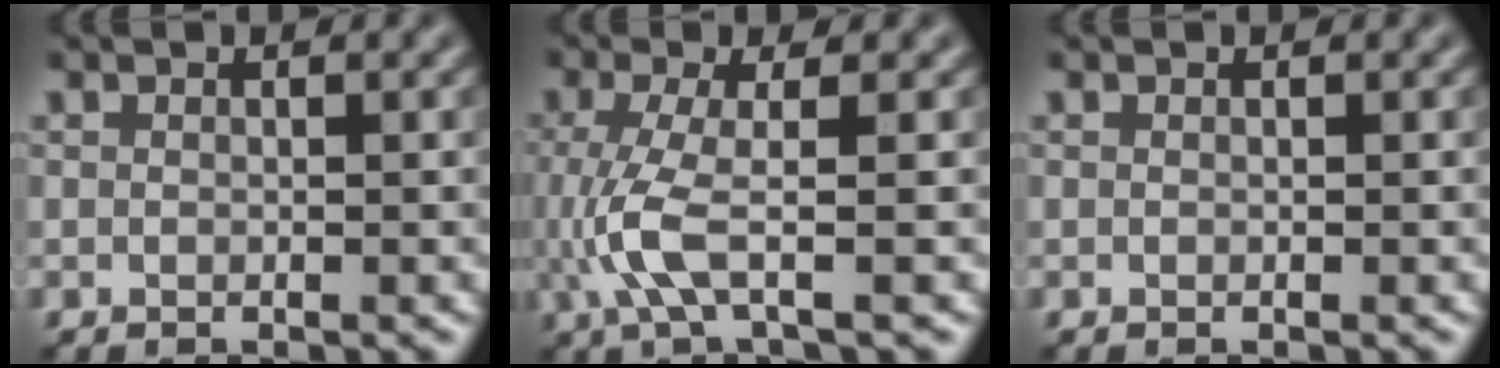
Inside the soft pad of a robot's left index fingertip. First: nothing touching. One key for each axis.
{"total": 4.0, "fx": -0.9, "fy": 0.8, "fz": 3.8, "tx": -0.098, "ty": -0.006, "tz": -0.019}
{"total": 0.0}